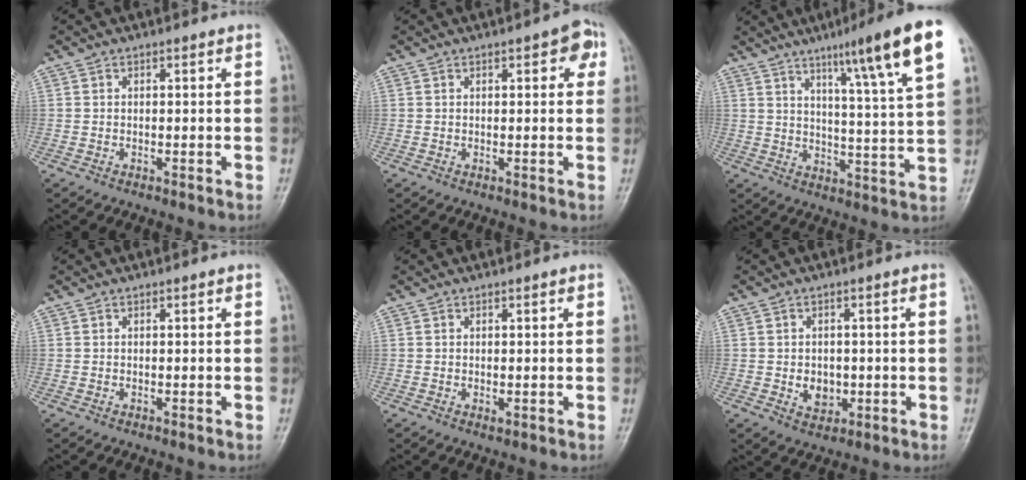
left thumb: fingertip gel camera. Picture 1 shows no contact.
{"total": 4.4, "force": [1.7, 1.8, 3.6], "torque": [-0.025, 0.002, 0.011]}
{"total": 16.9, "force": [9.2, 1.1, 14.1], "torque": [-0.196, -0.036, 0.132]}
{"total": 0.0}
{"total": 1.2, "force": [-0.1, 0.6, 1.0], "torque": [-0.012, 0.002, 0.001]}
{"total": 4.4, "force": [-0.6, 3.5, 2.6], "torque": [-0.021, 0.001, -0.002]}